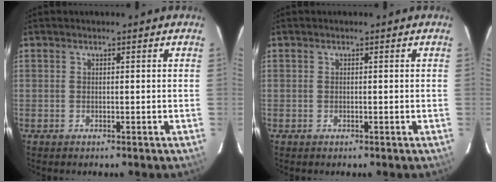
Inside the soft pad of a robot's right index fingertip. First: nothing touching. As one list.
[{"total": 0.0}]